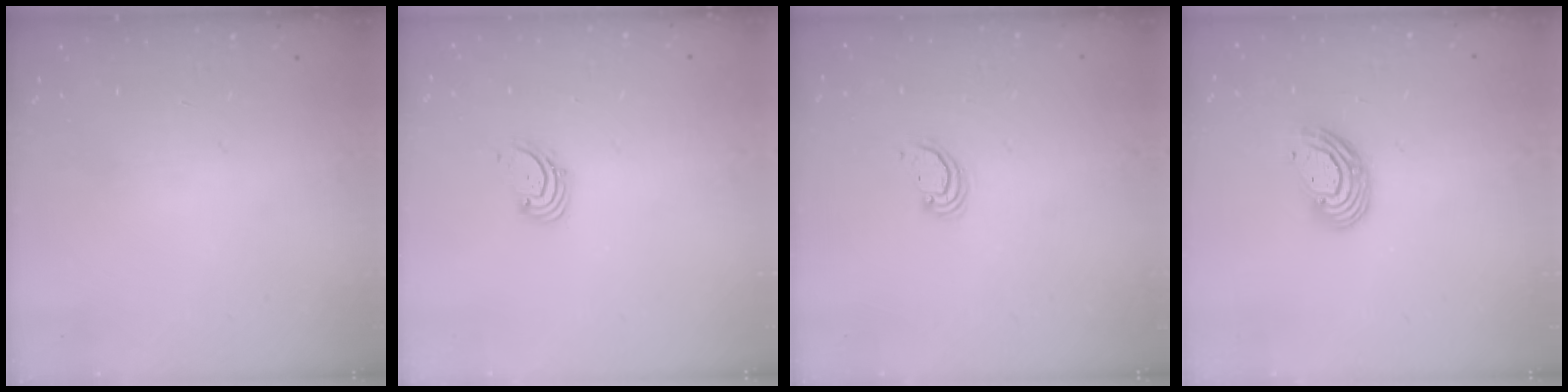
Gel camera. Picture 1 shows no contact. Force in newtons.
{"total": 1.6, "press": 1.6, "slide": 0.2}
{"total": 2.1, "press": 2.1, "slide": 0.1}
{"total": 9.0, "press": 9.0, "slide": 0.7}